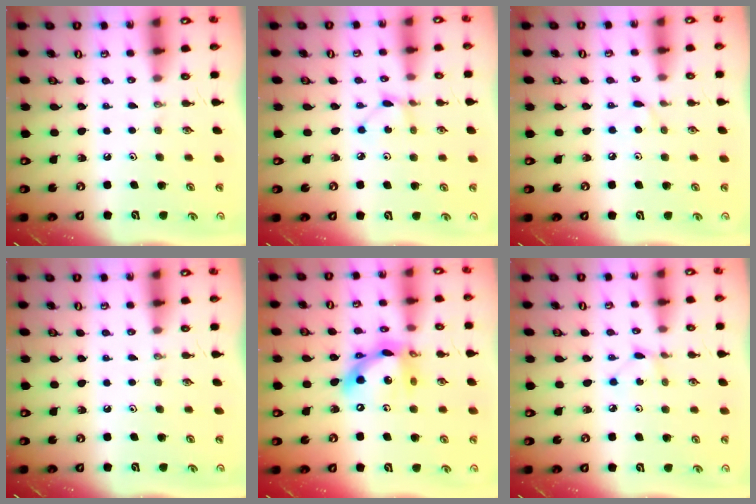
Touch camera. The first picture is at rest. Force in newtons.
{"total": 1.8, "press": 1.8, "slide": 0.3}
{"total": 3.8, "press": 3.8, "slide": 0.3}
{"total": 0.0}
{"total": 15.8, "press": 15.7, "slide": 1.6}
{"total": 1.2, "press": 1.2, "slide": 0.1}